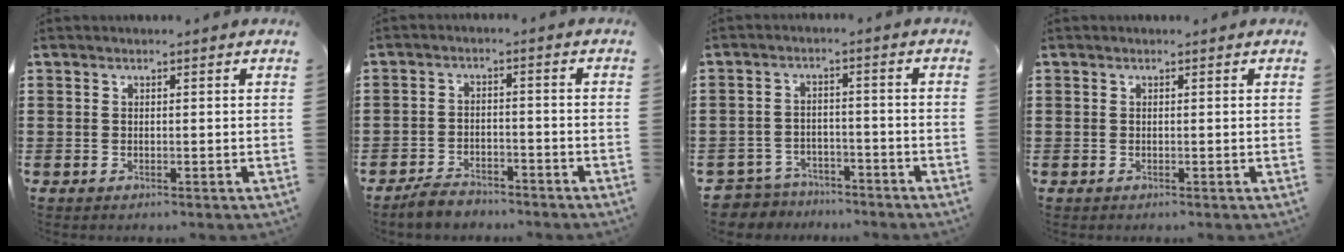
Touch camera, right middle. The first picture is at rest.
{"total": 3.6, "force": [-3.4, 1.0, 0.6], "torque": [-0.012, 0.008, -0.070]}
{"total": 4.5, "force": [-4.4, 1.0, -0.2], "torque": [-0.018, -0.004, -0.098]}
{"total": 0.0}